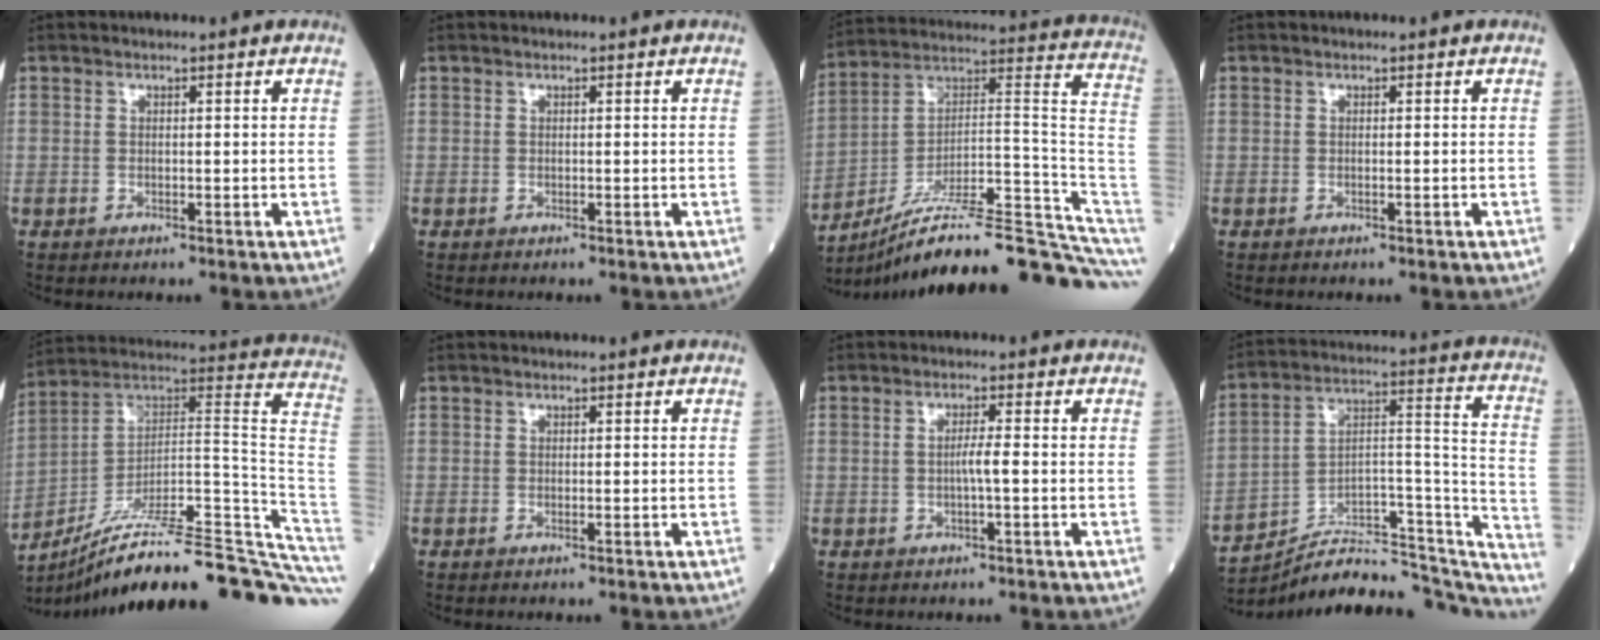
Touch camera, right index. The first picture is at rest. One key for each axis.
{"total": 0.0}
{"total": 25.5, "fx": -19.5, "fy": 2.1, "fz": 16.3, "tx": -0.155, "ty": 0.049, "tz": -0.296}
{"total": 0.0}
{"total": 30.7, "fx": -24.2, "fy": 2.0, "fz": 18.8, "tx": -0.161, "ty": 0.025, "tz": -0.354}
{"total": 0.0}
{"total": 2.2, "fx": -0.4, "fy": -0.2, "fz": 2.2, "tx": -0.042, "ty": -0.001, "tz": -0.007}
{"total": 24.1, "fx": -21.9, "fy": 6.1, "fz": 7.9, "tx": -0.088, "ty": 0.065, "tz": -0.318}